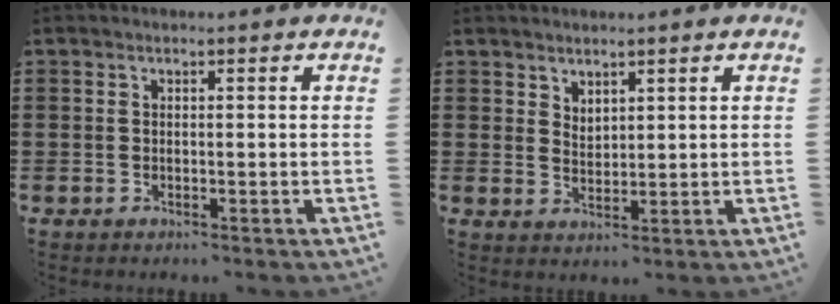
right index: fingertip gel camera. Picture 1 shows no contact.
{"total": 2.3, "force": [2.1, 0.9, 0.0], "torque": [-0.003, 0.003, 0.042]}